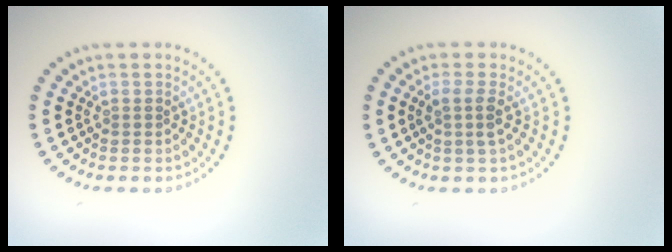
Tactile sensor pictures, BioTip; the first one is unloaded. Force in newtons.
{"total": 1.9, "press": 1.5, "slide": 1.0}